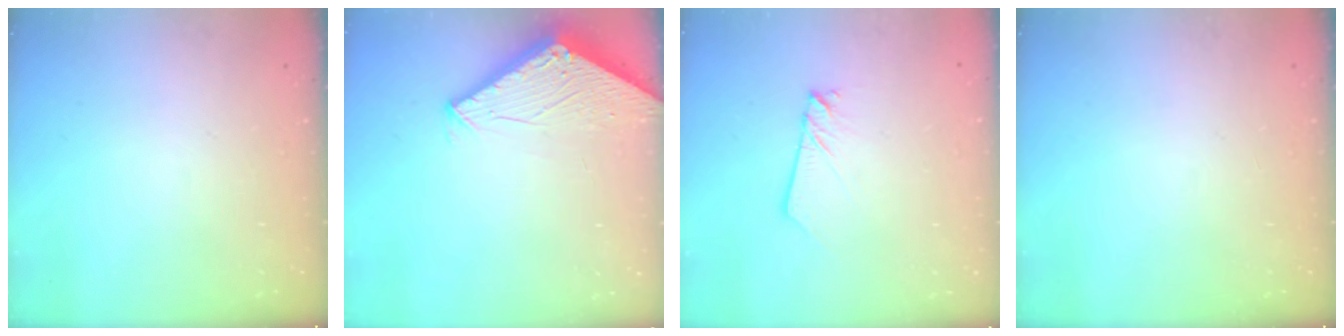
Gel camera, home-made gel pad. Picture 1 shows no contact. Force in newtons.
{"total": 2.9, "press": 2.9, "slide": 0.2}
{"total": 2.5, "press": 2.5, "slide": 0.2}
{"total": 0.0}